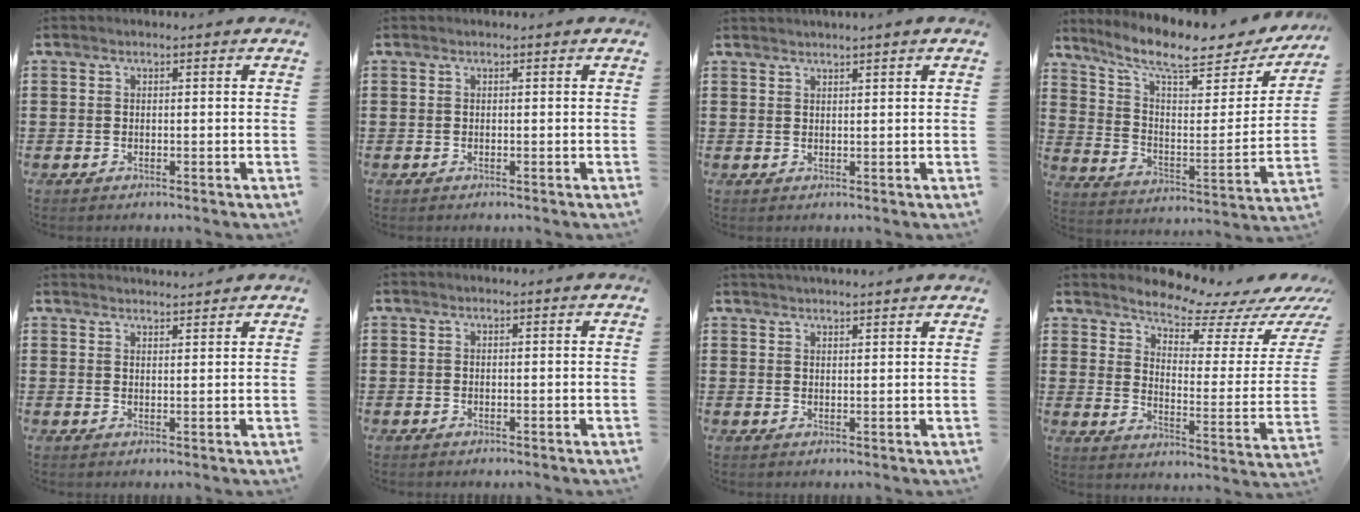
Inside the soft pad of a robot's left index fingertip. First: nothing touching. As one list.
[{"total": 0.0}, {"total": 1.1, "force": [1.1, -0.2, 0.3], "torque": [-0.005, -0.001, 0.021]}, {"total": 9.7, "force": [7.8, 2.0, 5.5], "torque": [-0.123, -0.046, 0.129]}, {"total": 2.0, "force": [2.0, -0.1, 0.0], "torque": [-0.005, -0.002, 0.039]}, {"total": 0.0}, {"total": 2.1, "force": [2.0, -0.1, 0.2], "torque": [-0.009, -0.001, 0.040]}, {"total": 6.4, "force": [6.1, 0.7, 1.8], "torque": [-0.054, -0.058, 0.103]}]